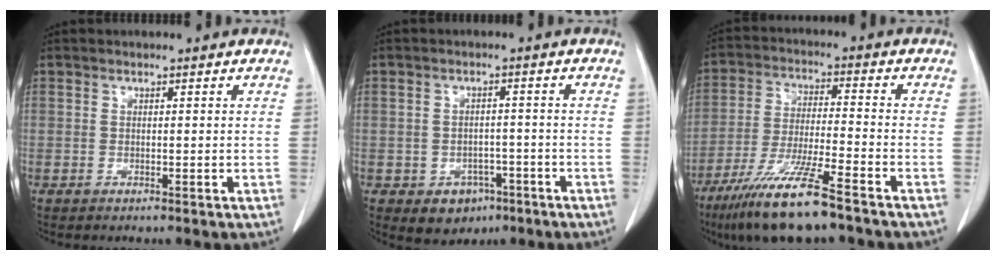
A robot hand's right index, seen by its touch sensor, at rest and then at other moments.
{"total": 5.3, "force": [-2.7, 4.1, 2.0], "torque": [-0.024, 0.005, -0.028]}
{"total": 12.8, "force": [-9.0, 0.7, 9.2], "torque": [-0.181, -0.035, -0.164]}